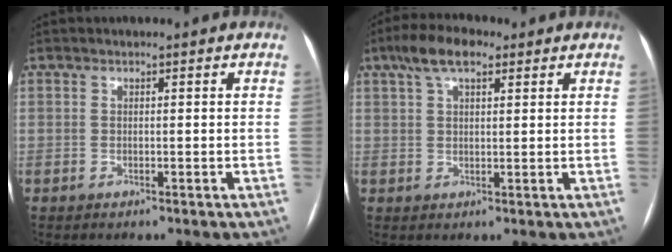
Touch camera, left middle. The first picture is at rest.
{"total": 6.5, "force": [3.9, 2.4, 4.6], "torque": [-0.091, 0.026, 0.068]}